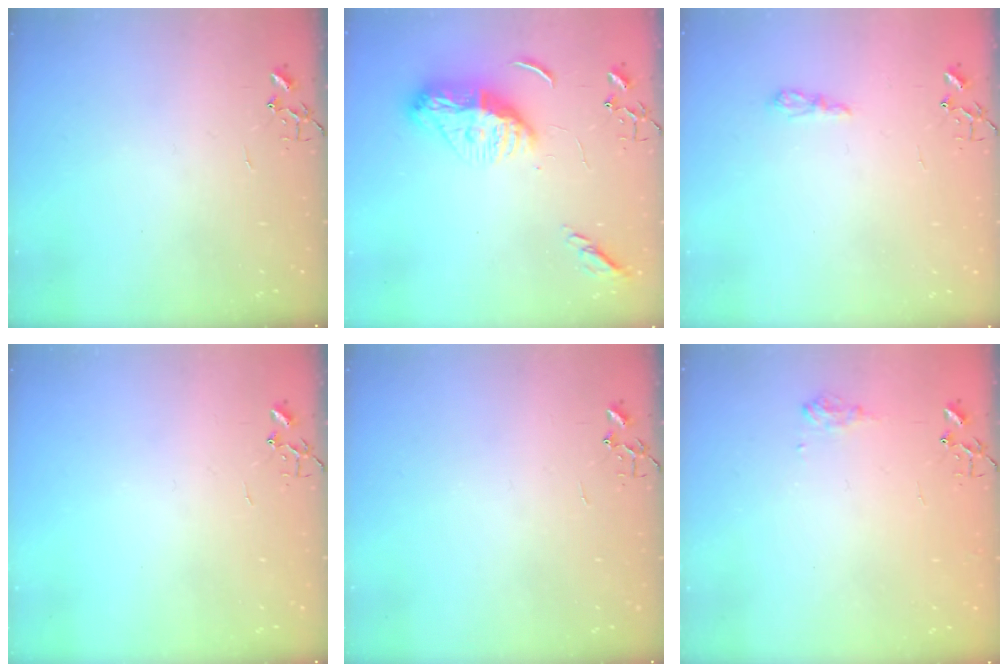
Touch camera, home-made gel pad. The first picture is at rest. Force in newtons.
{"total": 13.7, "press": 13.6, "slide": 1.2}
{"total": 6.3, "press": 6.2, "slide": 0.8}
{"total": 0.0}
{"total": 0.0}
{"total": 6.9, "press": 6.8, "slide": 1.0}